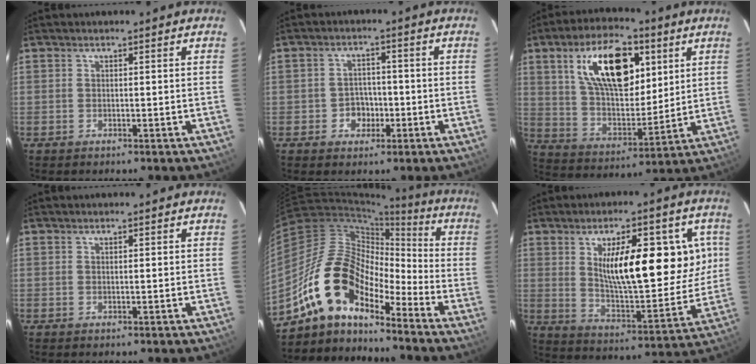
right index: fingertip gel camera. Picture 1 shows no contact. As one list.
[{"total": 3.6, "force": [-1.8, 3.1, 0.2], "torque": [-0.010, 0.012, -0.020]}, {"total": 18.7, "force": [7.6, 9.3, 14.2], "torque": [-0.247, 0.013, 0.142]}, {"total": 0.9, "force": [0.0, -0.6, -0.6], "torque": [0.012, 0.001, 0.001]}, {"total": 14.4, "force": [-11.4, 5.5, 6.8], "torque": [-0.109, 0.008, -0.227]}, {"total": 18.3, "force": [5.5, 6.6, 16.2], "torque": [-0.245, -0.003, 0.094]}]